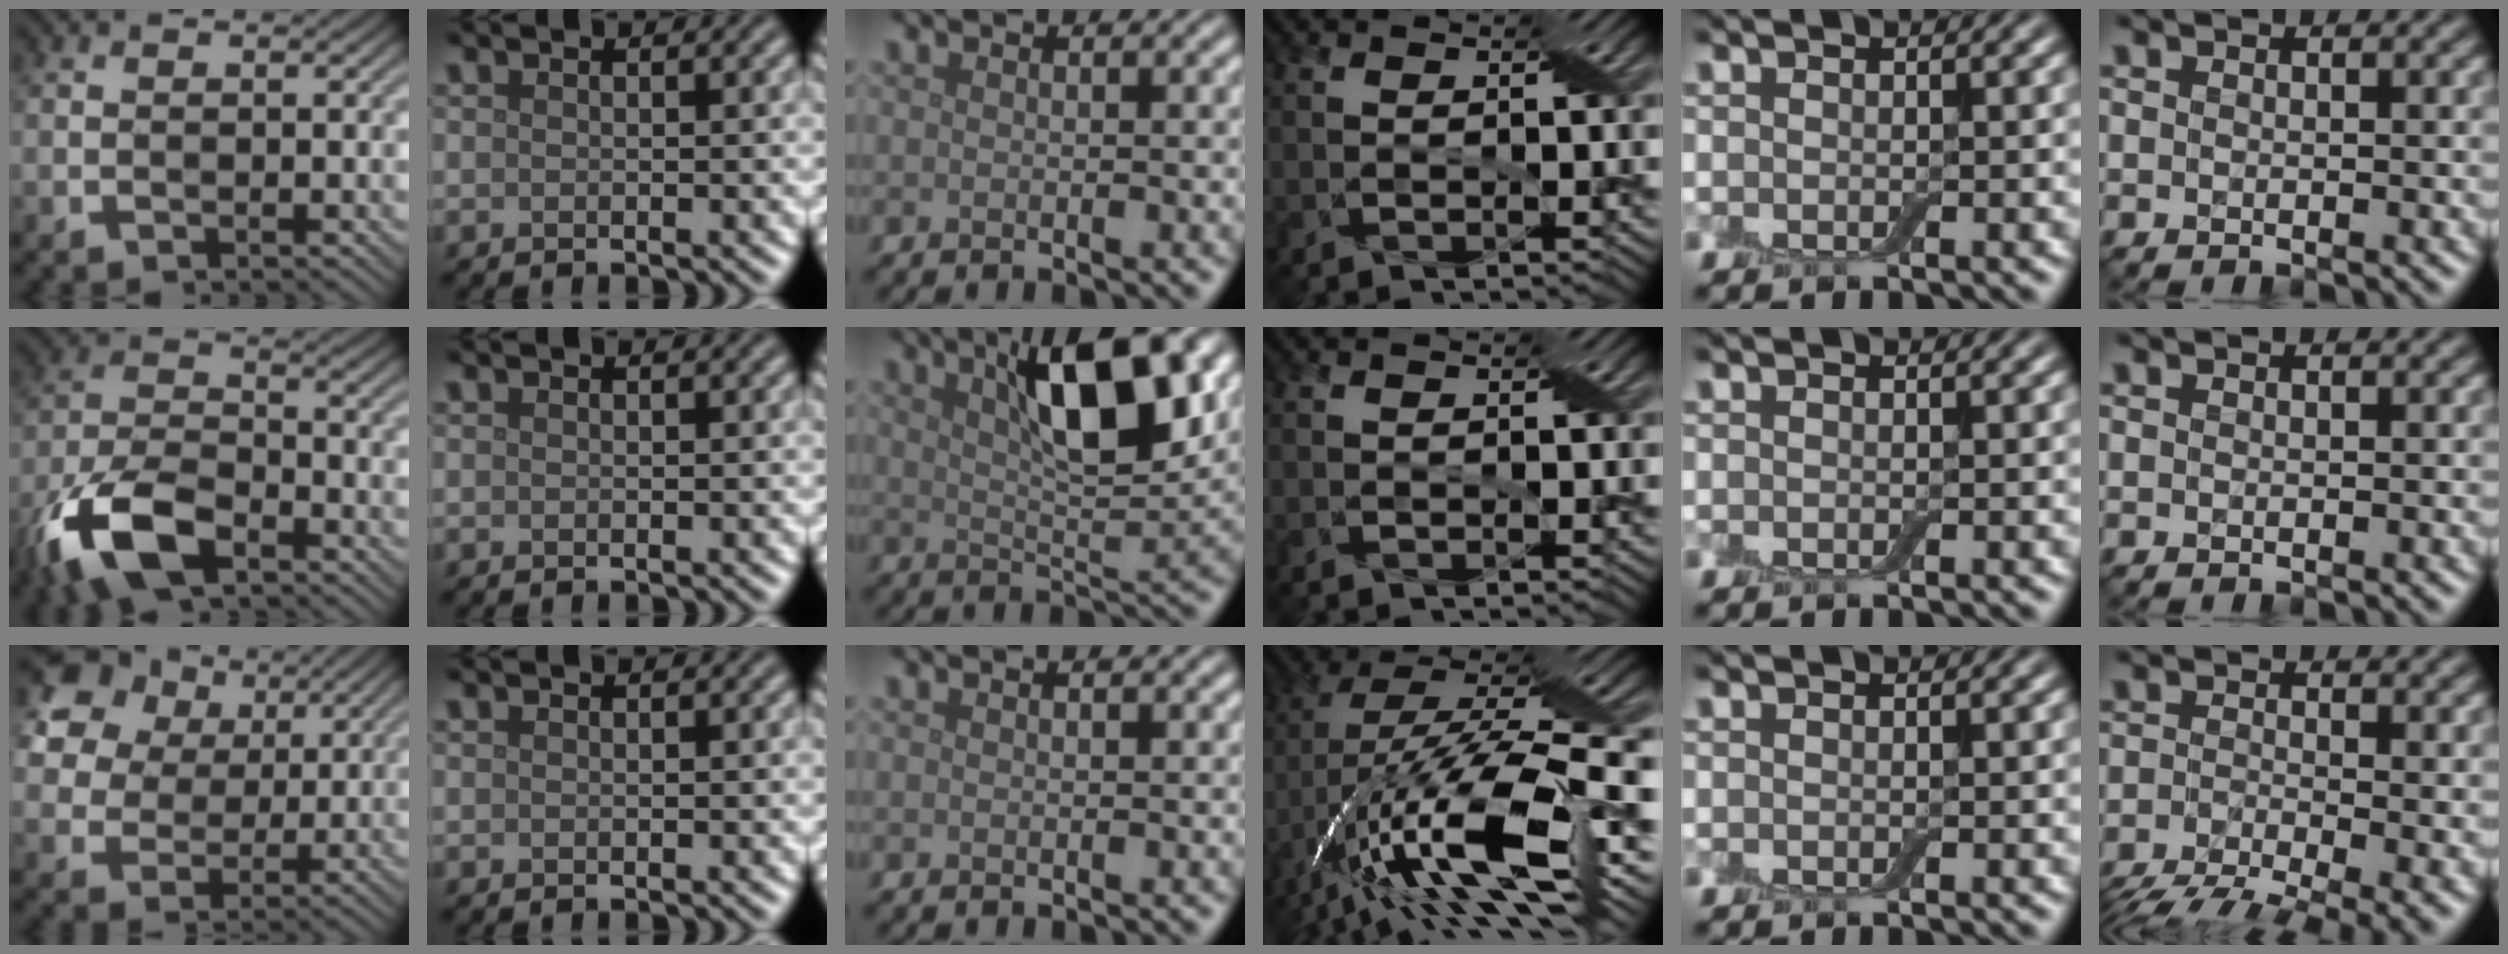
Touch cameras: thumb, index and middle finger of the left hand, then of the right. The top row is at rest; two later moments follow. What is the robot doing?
{"motion": "open", "object": "airpods case & airpods"}